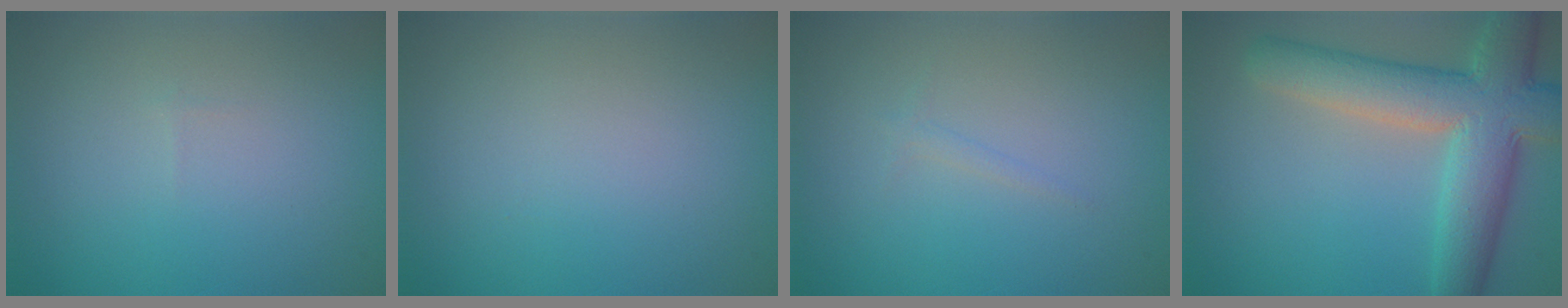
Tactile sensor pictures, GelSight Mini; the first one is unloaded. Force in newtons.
{"total": 0.0}
{"total": 0.6, "press": 0.6, "slide": 0.0}
{"total": 8.7, "press": 8.7, "slide": 0.6}